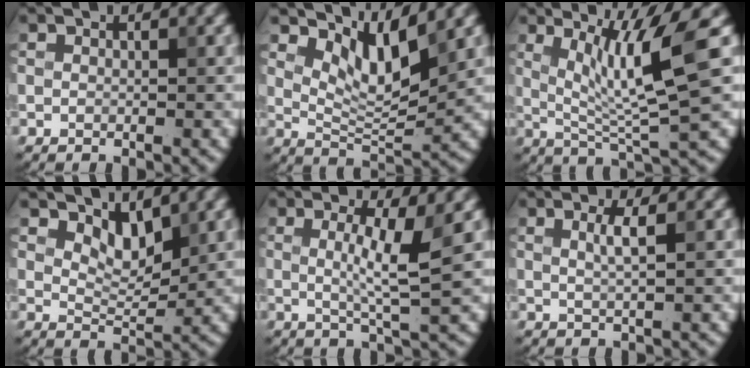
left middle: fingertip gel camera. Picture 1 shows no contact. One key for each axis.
{"total": 4.7, "fx": 2.8, "fy": 1.6, "fz": 3.4, "tx": -0.070, "ty": -0.013, "tz": 0.053}
{"total": 6.5, "fx": 1.8, "fy": 0.2, "fz": 6.3, "tx": -0.122, "ty": -0.004, "tz": 0.042}
{"total": 2.8, "fx": 2.1, "fy": 1.1, "fz": 1.5, "tx": -0.034, "ty": -0.012, "tz": 0.034}
{"total": 3.8, "fx": 0.4, "fy": 0.3, "fz": 3.8, "tx": -0.071, "ty": -0.004, "tz": 0.009}
{"total": 1.2, "fx": 0.4, "fy": -0.1, "fz": 1.1, "tx": -0.024, "ty": 0.003, "tz": 0.009}